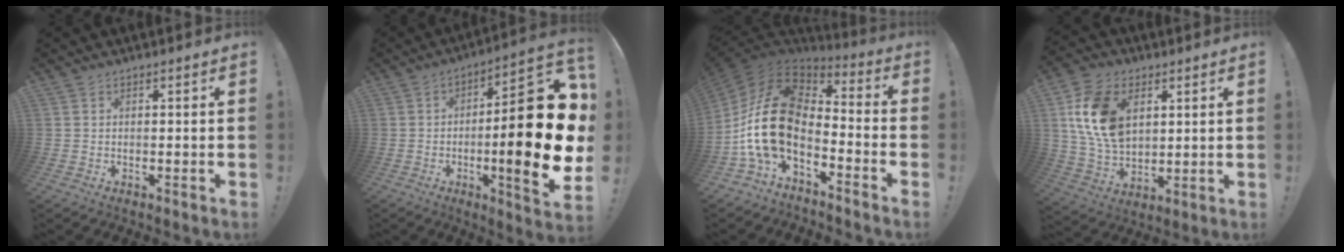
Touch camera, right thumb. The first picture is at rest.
{"total": 25.5, "force": [-3.0, 6.4, 24.5], "torque": [-0.360, 0.015, -0.048]}
{"total": 18.3, "force": [-2.7, 10.8, 14.5], "torque": [-0.295, 0.012, -0.045]}
{"total": 17.1, "force": [5.1, 12.0, 11.0], "torque": [-0.206, -0.011, 0.101]}